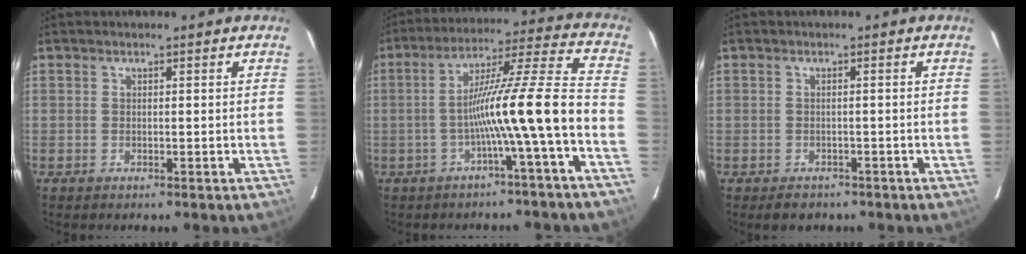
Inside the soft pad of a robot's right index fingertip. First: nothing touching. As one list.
[{"total": 13.2, "force": [-4.2, -1.5, 12.4], "torque": [-0.200, 0.026, -0.070]}, {"total": 2.9, "force": [-2.1, 1.9, 0.7], "torque": [-0.011, 0.002, -0.025]}]